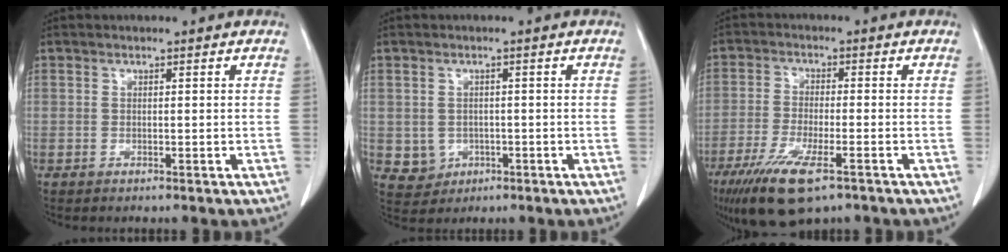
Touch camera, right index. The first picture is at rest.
{"total": 4.1, "force": [-0.7, 4.0, 0.7], "torque": [-0.003, 0.005, 0.001]}
{"total": 10.7, "force": [-6.6, 2.5, 8.0], "torque": [-0.150, -0.024, -0.110]}